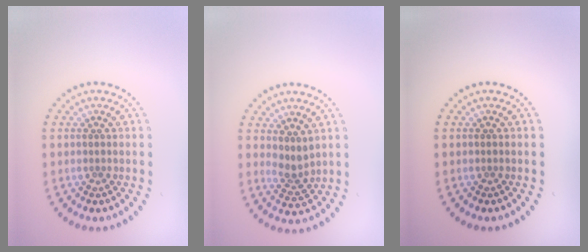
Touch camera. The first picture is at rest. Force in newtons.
{"total": 2.0, "press": 1.5, "slide": 1.3}
{"total": 0.0}